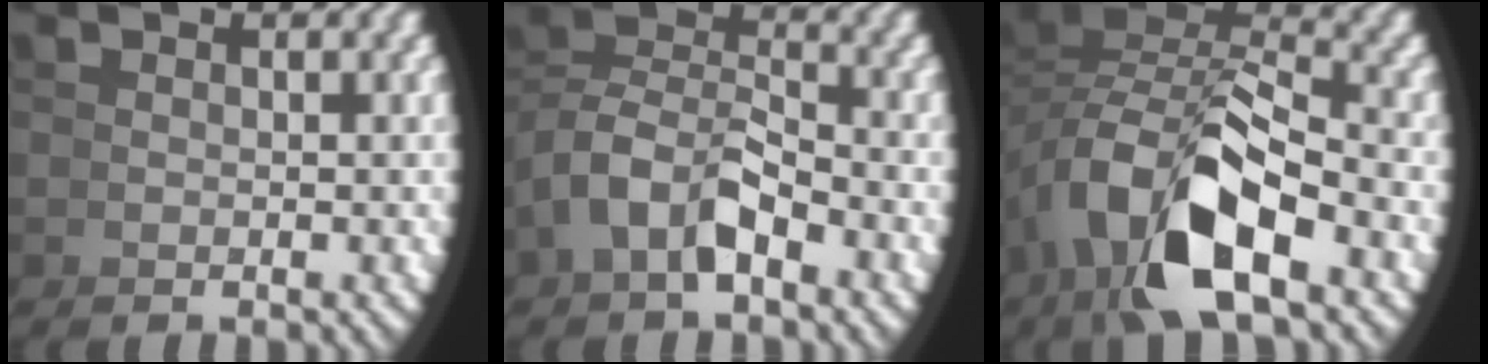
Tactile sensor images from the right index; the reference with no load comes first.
{"total": 5.3, "force": [-0.5, 4.4, 2.9], "torque": [-0.051, 0.002, -0.024]}
{"total": 10.8, "force": [-0.9, 7.0, 8.2], "torque": [-0.162, -0.019, -0.007]}